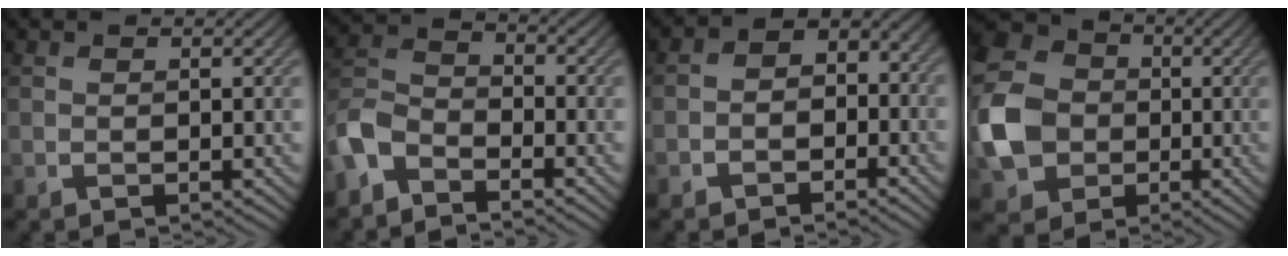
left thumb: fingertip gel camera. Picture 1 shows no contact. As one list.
[{"total": 6.9, "force": [-5.0, 3.2, 3.5], "torque": [-0.084, -0.003, -0.122]}, {"total": 4.1, "force": [-1.8, 2.9, 2.2], "torque": [-0.030, -0.001, -0.042]}, {"total": 10.3, "force": [-1.4, 8.7, 5.2], "torque": [-0.141, 0.000, -0.039]}]